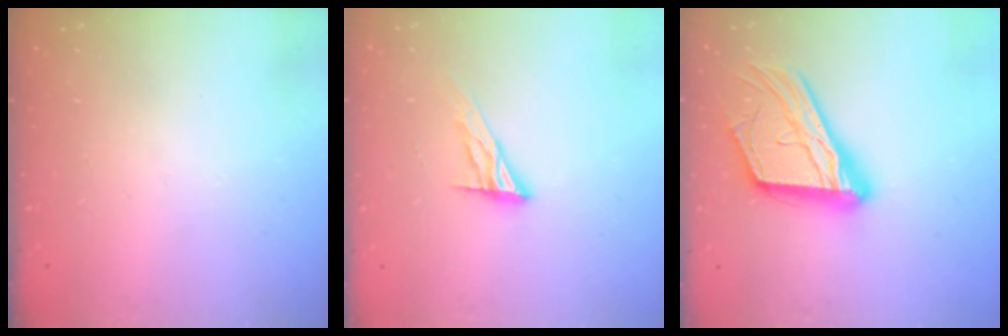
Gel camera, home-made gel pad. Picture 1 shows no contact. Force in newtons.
{"total": 10.0, "press": 10.0, "slide": 0.9}
{"total": 19.6, "press": 19.5, "slide": 1.8}